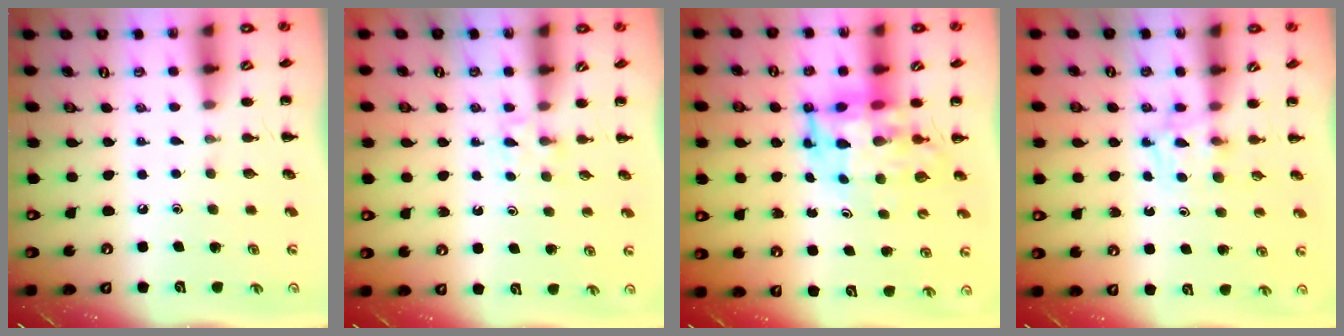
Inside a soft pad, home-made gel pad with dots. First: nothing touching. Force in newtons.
{"total": 2.9, "press": 2.7, "slide": 1.1}
{"total": 7.2, "press": 6.8, "slide": 2.3}
{"total": 3.9, "press": 3.6, "slide": 1.4}